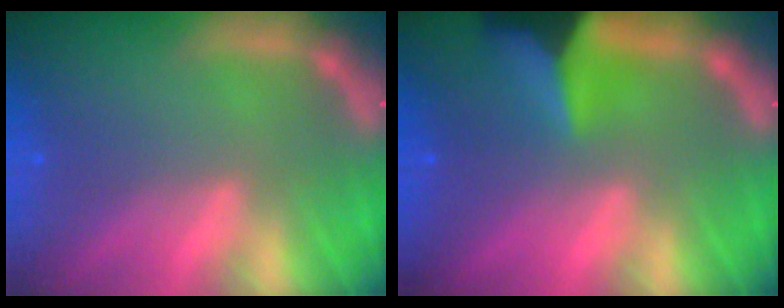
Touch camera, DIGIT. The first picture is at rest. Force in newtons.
{"total": 7.5}